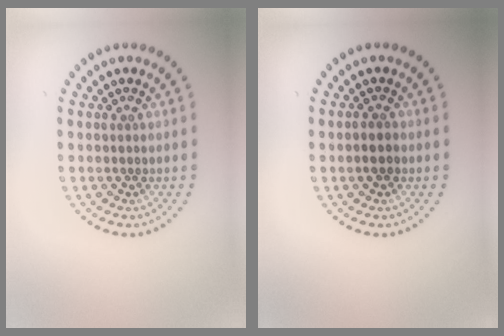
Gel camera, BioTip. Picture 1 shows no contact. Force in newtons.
{"total": 1.5, "press": 1.4, "slide": 0.4}